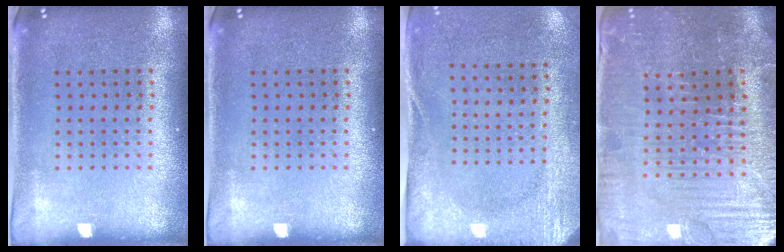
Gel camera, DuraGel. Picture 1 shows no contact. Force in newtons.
{"total": 0.0}
{"total": 2.7, "press": 2.1, "slide": 1.7}
{"total": 3.6, "press": 3.6, "slide": 0.4}